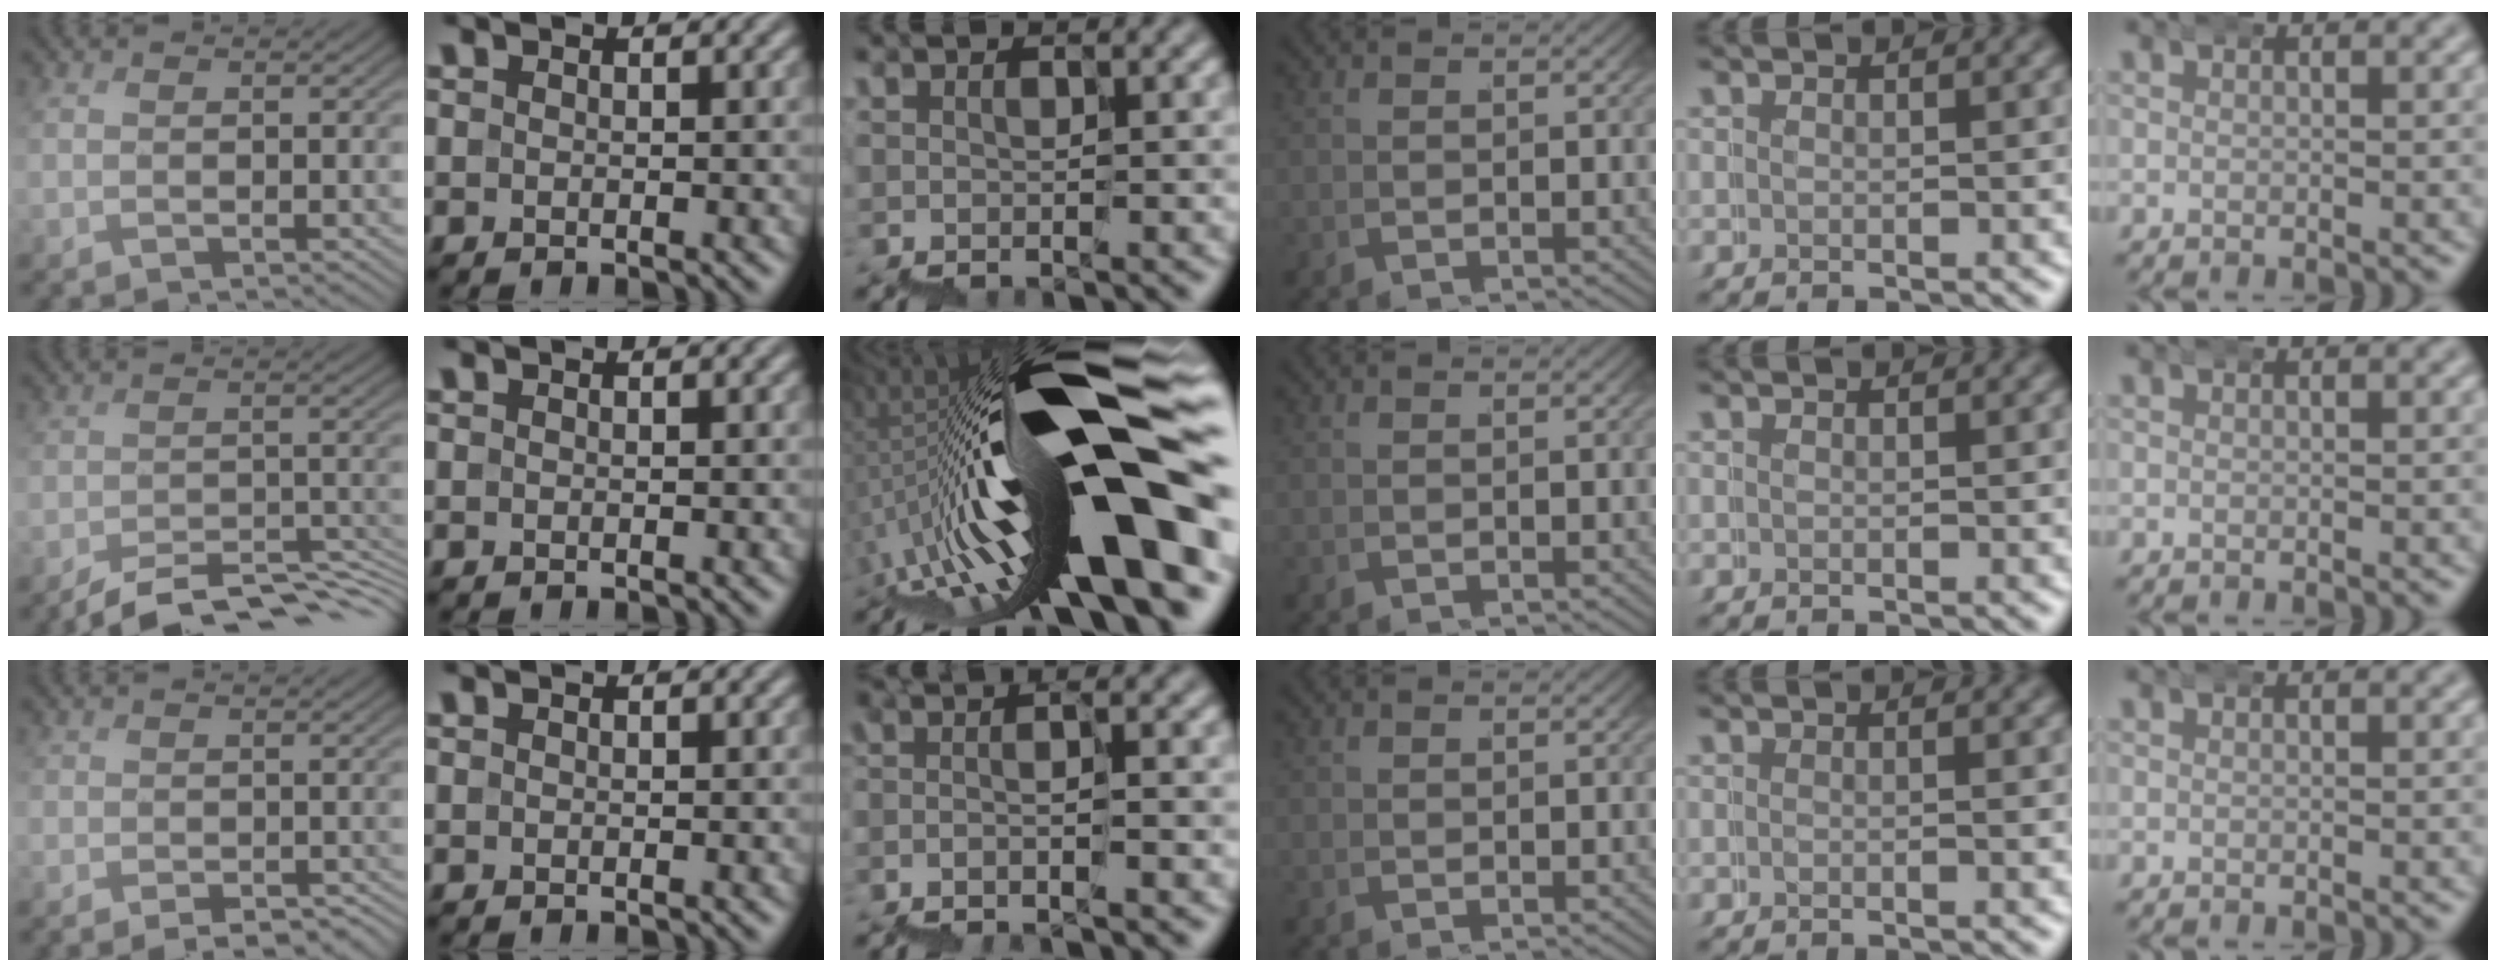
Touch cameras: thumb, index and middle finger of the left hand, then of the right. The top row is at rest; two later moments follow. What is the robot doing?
{"motion": "wrap", "object": "belt"}